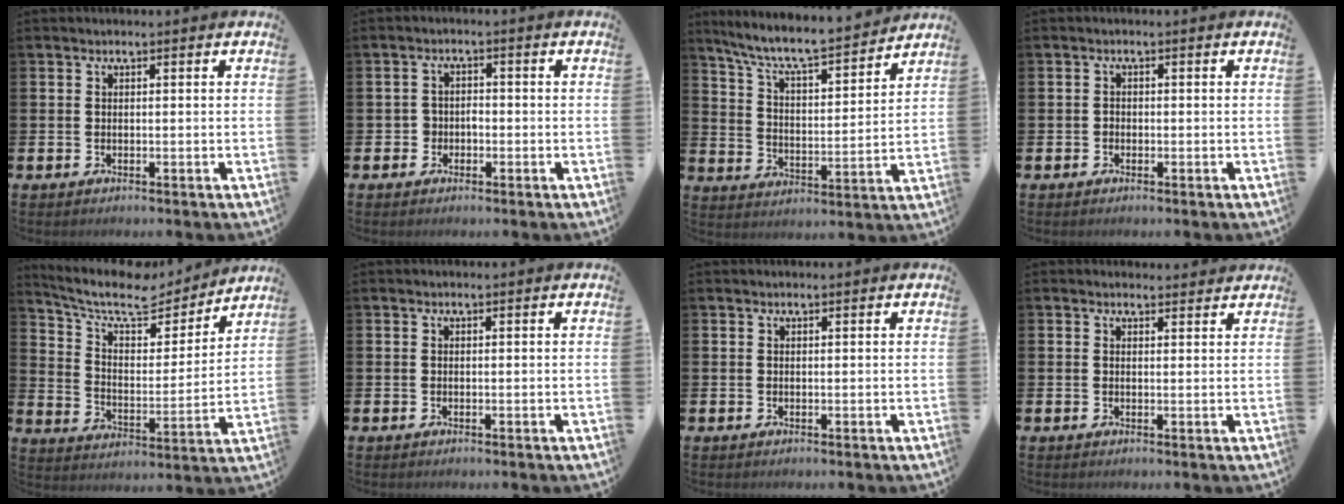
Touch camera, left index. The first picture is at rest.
{"total": 2.0, "force": [-0.9, 1.7, 0.4], "torque": [-0.008, 0.002, -0.024]}
{"total": 8.4, "force": [7.8, 1.0, 3.0], "torque": [-0.098, -0.053, 0.133]}
{"total": 0.9, "force": [-0.5, 0.7, 0.1], "torque": [-0.007, 0.005, -0.011]}
{"total": 9.6, "force": [8.1, 3.2, 4.1], "torque": [-0.101, -0.053, 0.133]}
{"total": 0.0}
{"total": 0.0}
{"total": 1.4, "force": [1.4, 0.4, 0.0], "torque": [0.005, -0.004, 0.024]}